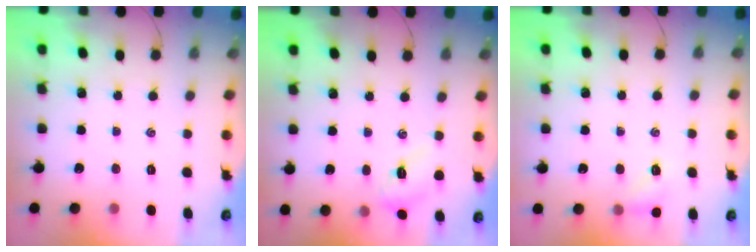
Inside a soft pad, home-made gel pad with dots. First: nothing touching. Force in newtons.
{"total": 4.5, "press": 4.4, "slide": 0.9}
{"total": 6.3, "press": 6.2, "slide": 1.3}